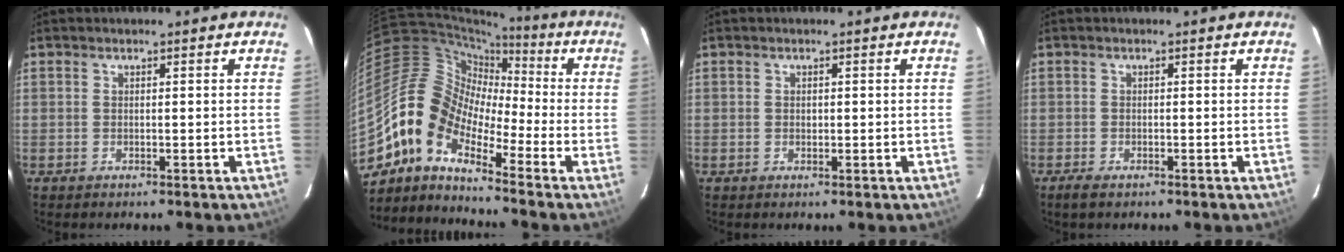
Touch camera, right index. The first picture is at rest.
{"total": 11.2, "force": [-6.8, 5.7, 6.8], "torque": [-0.112, 0.024, -0.155]}
{"total": 0.7, "force": [0.0, 0.6, 0.2], "torque": [0.001, 0.001, 0.002]}
{"total": 2.0, "force": [-1.5, 0.7, 1.1], "torque": [-0.025, -0.009, -0.029]}